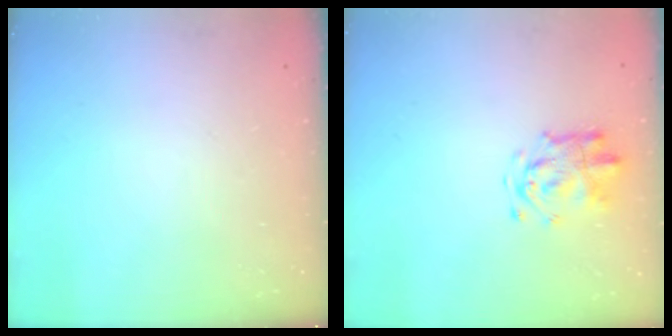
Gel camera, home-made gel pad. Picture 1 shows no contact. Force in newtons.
{"total": 4.5, "press": 4.4, "slide": 0.9}